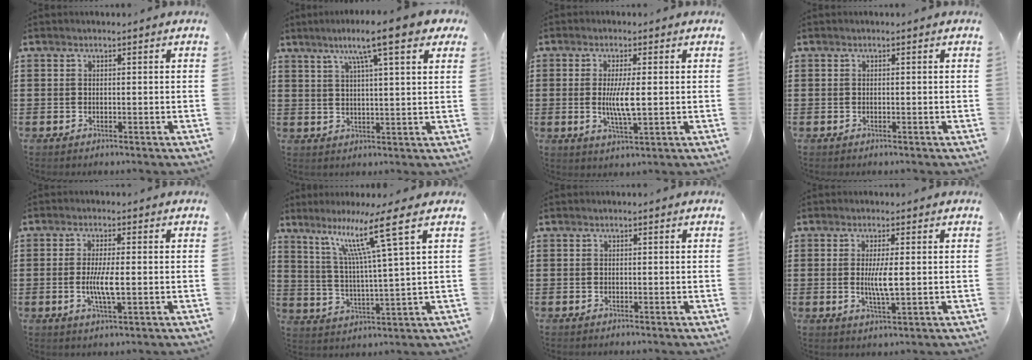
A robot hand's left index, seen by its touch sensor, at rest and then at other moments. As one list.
[{"total": 9.8, "force": [6.3, 0.9, 7.4], "torque": [-0.136, -0.010, 0.101]}, {"total": 5.5, "force": [0.2, 1.1, 5.4], "torque": [-0.113, -0.006, -0.003]}, {"total": 0.0}, {"total": 5.1, "force": [-0.5, 0.9, 5.0], "torque": [-0.102, -0.007, -0.013]}, {"total": 11.2, "force": [6.6, -0.8, 9.0], "torque": [-0.183, -0.019, 0.101]}, {"total": 0.0}, {"total": 4.6, "force": [0.3, 0.7, 4.5], "torque": [-0.091, -0.005, 0.001]}]